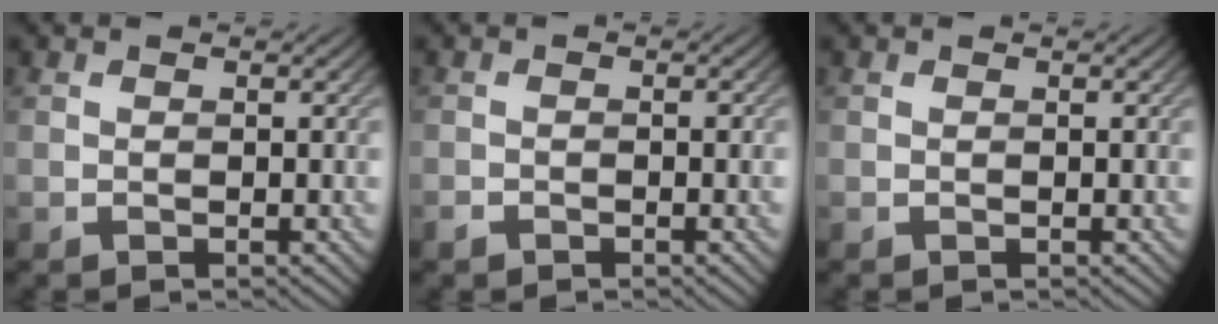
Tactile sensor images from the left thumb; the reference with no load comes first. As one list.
[{"total": 1.5, "force": [-1.0, 0.7, 0.9], "torque": [-0.018, 0.000, -0.018]}, {"total": 0.0}]